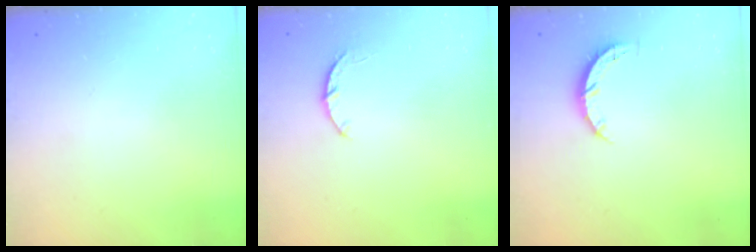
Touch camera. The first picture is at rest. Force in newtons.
{"total": 2.9, "press": 2.8, "slide": 0.5}
{"total": 4.2, "press": 4.1, "slide": 0.4}